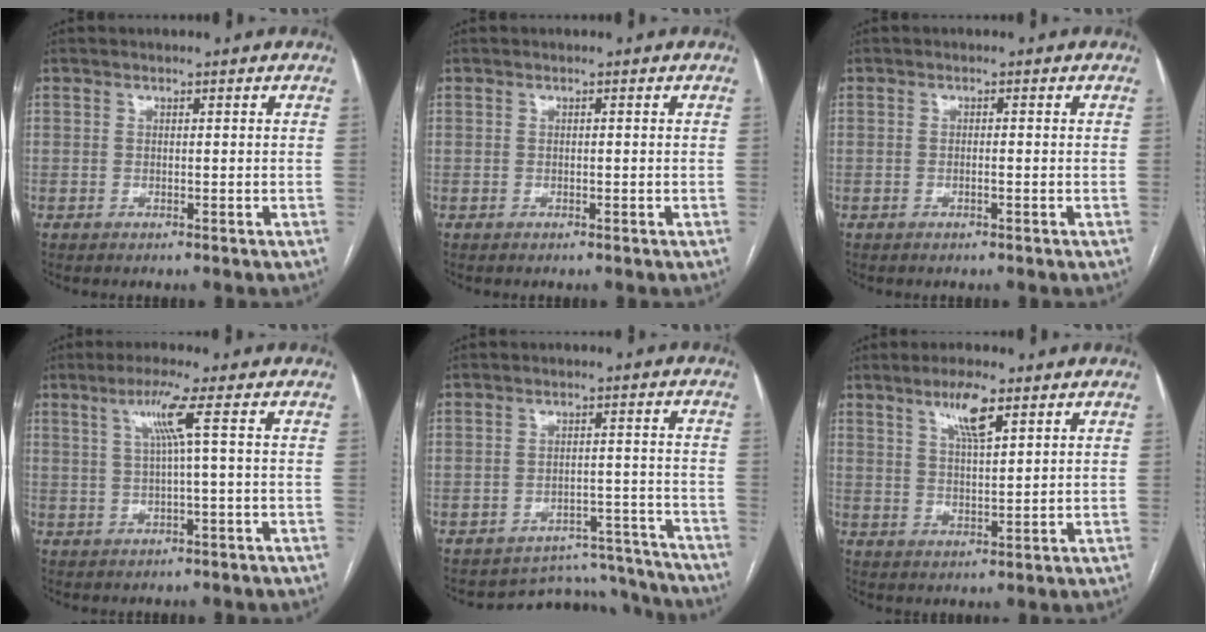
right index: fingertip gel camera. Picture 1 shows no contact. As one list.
[{"total": 0.0}, {"total": 0.5, "force": [-0.2, 0.0, 0.5], "torque": [-0.009, 0.001, -0.002]}, {"total": 4.8, "force": [1.5, -1.2, 4.4], "torque": [-0.088, 0.007, 0.031]}, {"total": 11.1, "force": [-10.6, 2.8, -1.4], "torque": [0.039, 0.050, -0.131]}, {"total": 6.0, "force": [3.6, 1.0, 4.7], "torque": [-0.087, -0.001, 0.064]}]